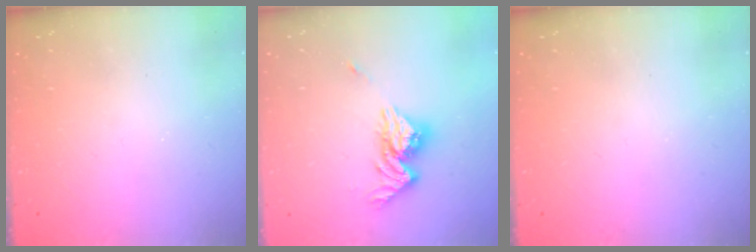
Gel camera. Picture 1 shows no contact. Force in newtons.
{"total": 12.5, "press": 12.5, "slide": 1.3}
{"total": 0.0}